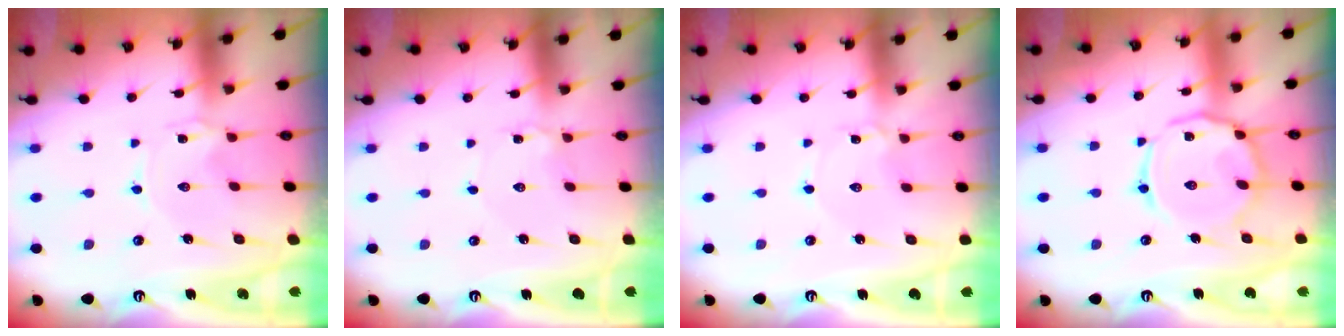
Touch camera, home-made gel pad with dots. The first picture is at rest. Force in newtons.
{"total": 1.9, "press": 1.9, "slide": 0.2}
{"total": 1.5, "press": 1.5, "slide": 0.2}
{"total": 12.6, "press": 12.6, "slide": 1.0}